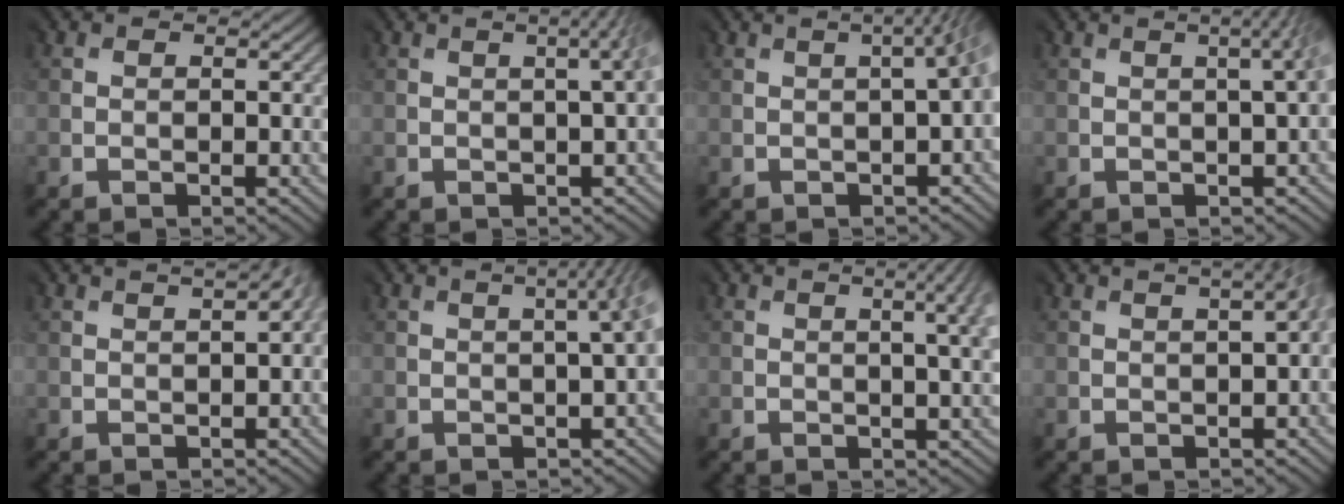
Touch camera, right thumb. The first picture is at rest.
{"total": 3.4, "force": [1.1, 1.0, 3.1], "torque": [-0.015, 0.031, -0.006]}
{"total": 4.4, "force": [0.0, 1.1, 4.2], "torque": [-0.017, 0.024, -0.012]}
{"total": 3.7, "force": [1.1, 1.2, 3.4], "torque": [-0.017, 0.033, -0.005]}
{"total": 2.7, "force": [1.1, 0.7, 2.4], "torque": [-0.008, 0.021, 0.001]}
{"total": 5.1, "force": [0.7, 1.6, 4.8], "torque": [-0.023, 0.040, -0.012]}
{"total": 6.1, "force": [1.6, 2.2, 5.4], "torque": [-0.029, 0.028, 0.001]}
{"total": 3.4, "force": [0.9, 1.0, 3.2], "torque": [-0.016, 0.025, -0.004]}